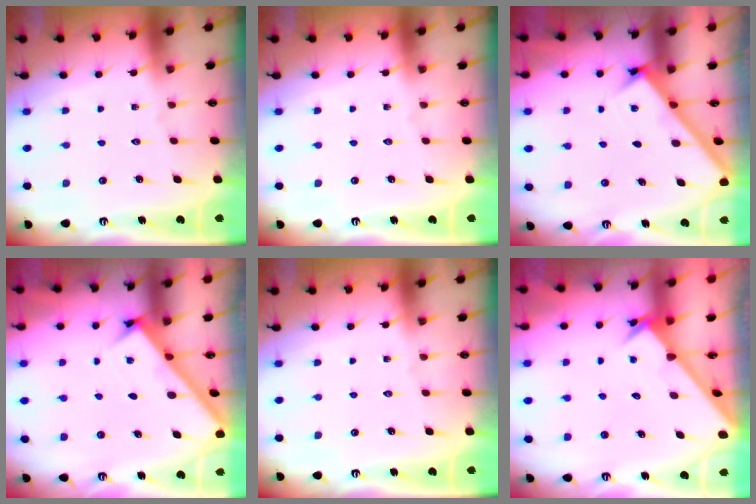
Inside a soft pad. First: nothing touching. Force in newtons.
{"total": 0.0}
{"total": 2.8, "press": 2.8, "slide": 0.3}
{"total": 2.4, "press": 2.4, "slide": 0.3}
{"total": 0.0}
{"total": 3.2, "press": 3.2, "slide": 0.1}